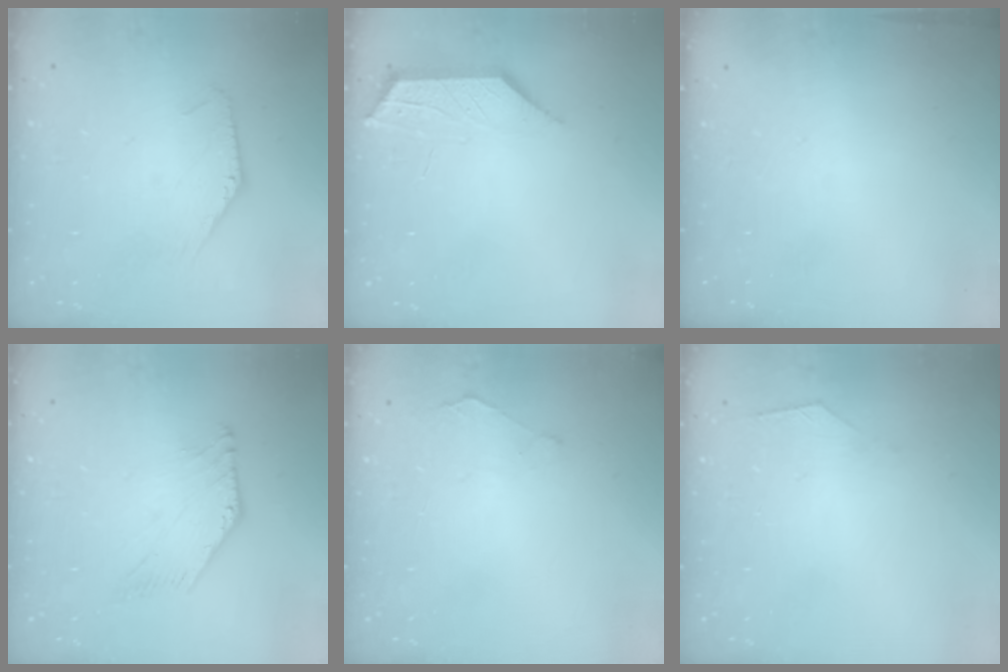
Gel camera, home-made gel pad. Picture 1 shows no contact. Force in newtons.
{"total": 2.3, "press": 2.3, "slide": 0.5}
{"total": 0.0}
{"total": 1.8, "press": 1.8, "slide": 0.5}
{"total": 1.3, "press": 1.2, "slide": 0.3}
{"total": 1.1, "press": 1.1, "slide": 0.3}